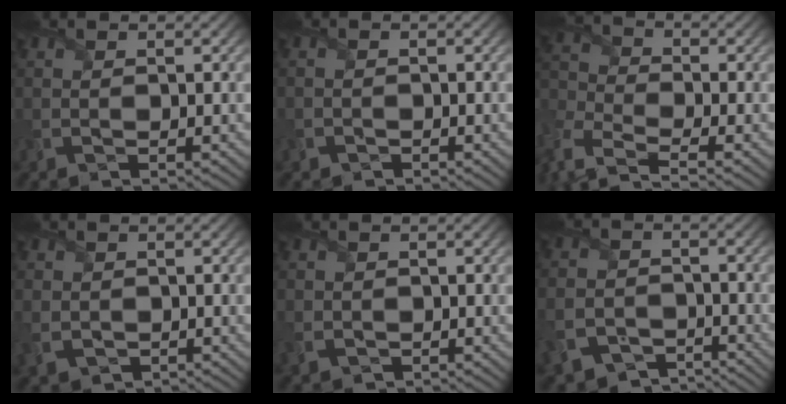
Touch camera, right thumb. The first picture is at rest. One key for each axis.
{"total": 1.1, "fx": -0.9, "fy": 0.6, "fz": -0.1, "tx": 0.011, "ty": -0.002, "tz": -0.017}
{"total": 7.7, "fx": -5.2, "fy": 3.1, "fz": 4.7, "tx": -0.128, "ty": -0.031, "tz": -0.111}
{"total": 3.1, "fx": -0.6, "fy": 2.6, "fz": 1.6, "tx": -0.058, "ty": -0.012, "tz": -0.011}
{"total": 2.0, "fx": -0.6, "fy": 1.7, "fz": 0.9, "tx": -0.030, "ty": -0.005, "tz": -0.012}
{"total": 7.6, "fx": -5.3, "fy": 4.7, "fz": 2.8, "tx": -0.071, "ty": -0.031, "tz": -0.089}